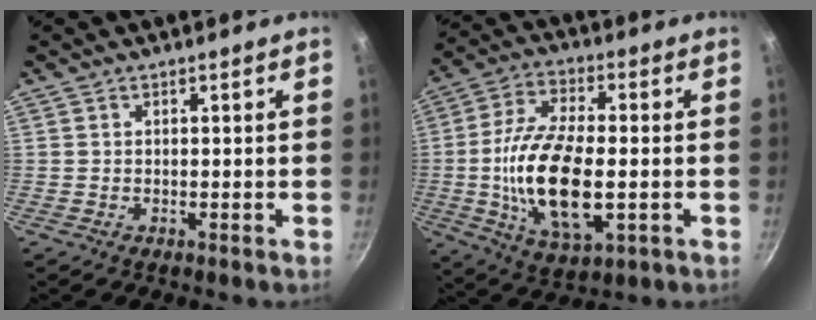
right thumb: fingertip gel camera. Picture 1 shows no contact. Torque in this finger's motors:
{"motor_torque": [-0.13, 2.18, 1.50, 0.48, 0.21]}